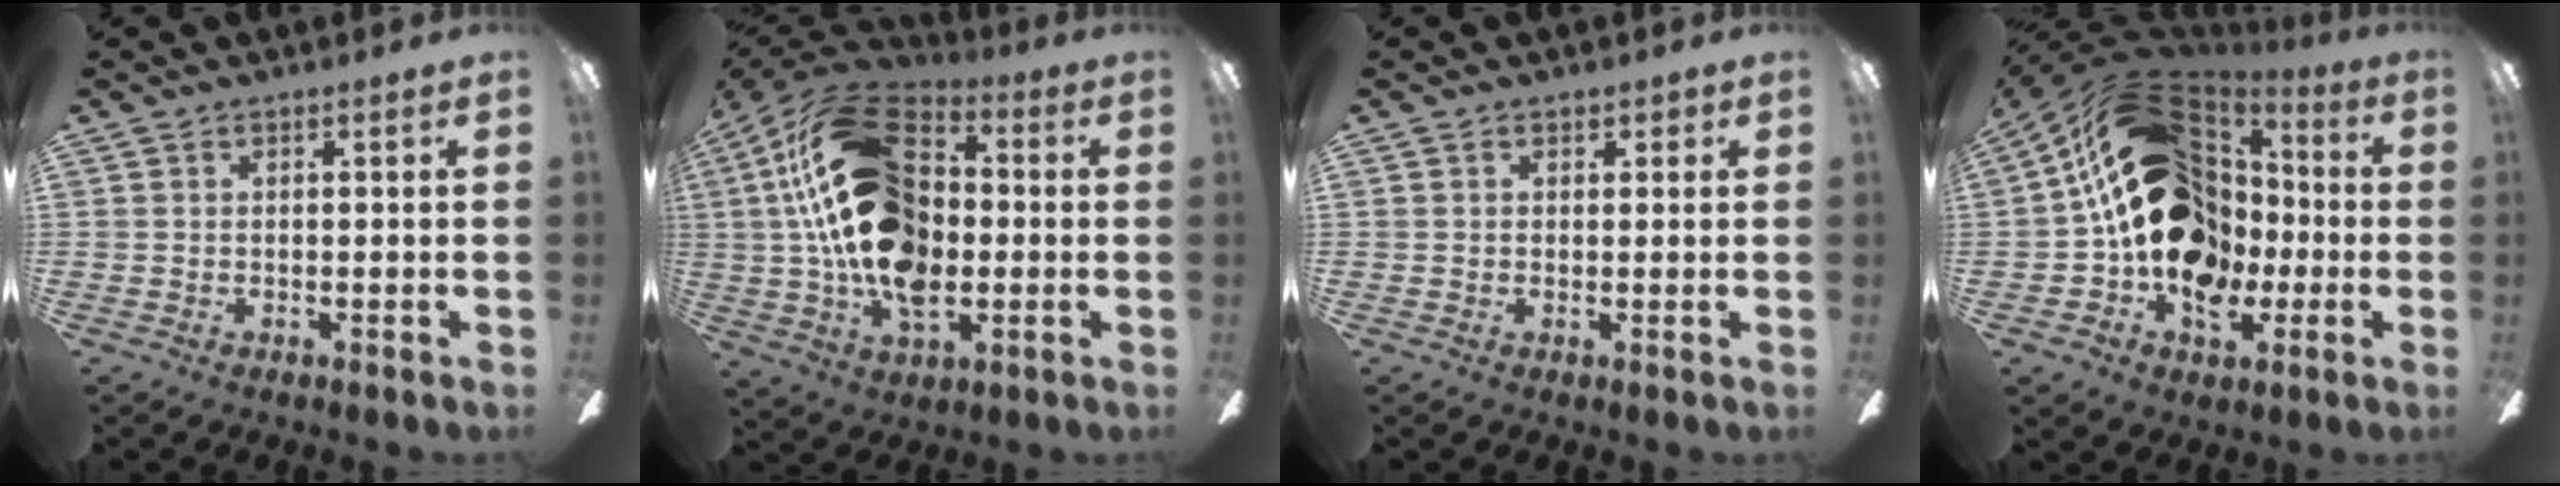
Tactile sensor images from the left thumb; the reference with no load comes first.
{"total": 27.2, "force": [2.4, 16.9, 21.2], "torque": [-0.418, 0.014, 0.044]}
{"total": 1.5, "force": [0.5, 1.3, 0.6], "torque": [-0.006, 0.001, 0.007]}
{"total": 23.2, "force": [2.0, 17.4, 15.2], "torque": [-0.281, 0.002, 0.041]}